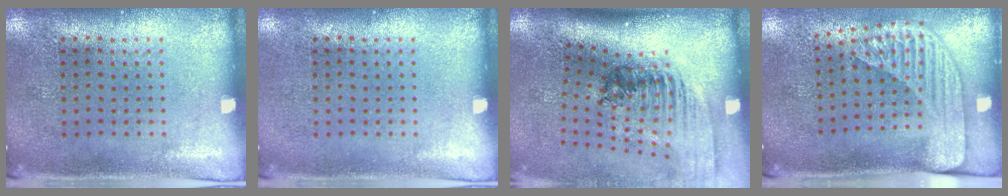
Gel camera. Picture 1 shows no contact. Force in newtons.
{"total": 0.0}
{"total": 2.3, "press": 1.6, "slide": 1.6}
{"total": 2.3, "press": 1.8, "slide": 1.5}